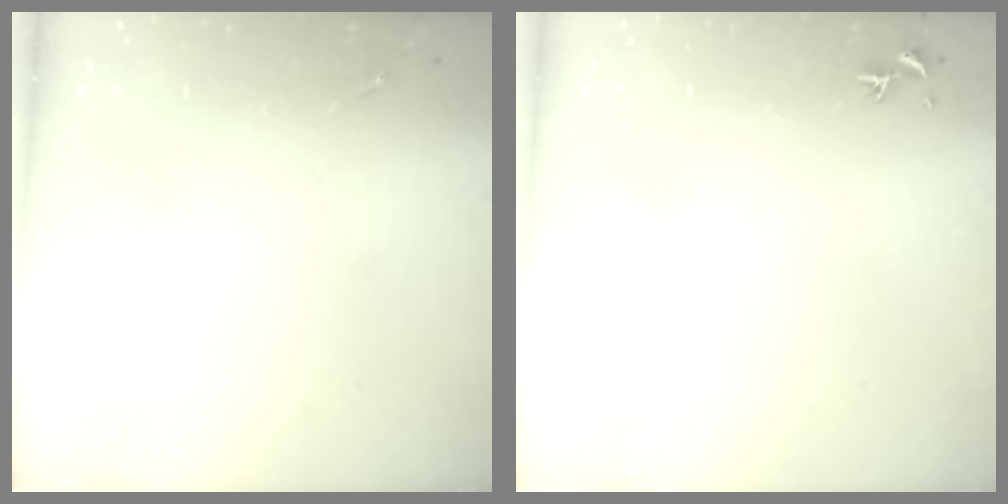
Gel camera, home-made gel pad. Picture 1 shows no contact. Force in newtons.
{"total": 0.7, "press": 0.5, "slide": 0.4}